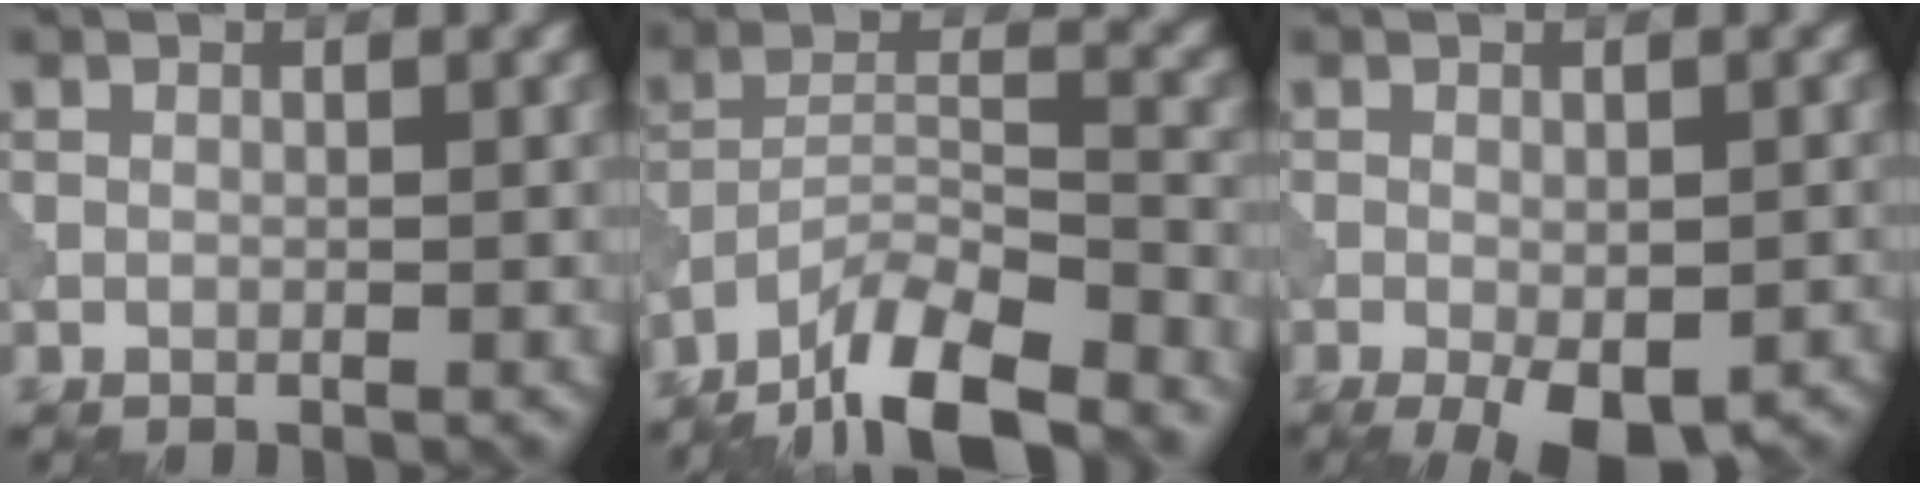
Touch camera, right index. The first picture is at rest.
{"total": 9.8, "force": [-7.9, 2.3, 5.3], "torque": [-0.088, 0.007, -0.148]}
{"total": 6.4, "force": [-3.2, 2.7, 4.8], "torque": [-0.070, -0.014, -0.037]}